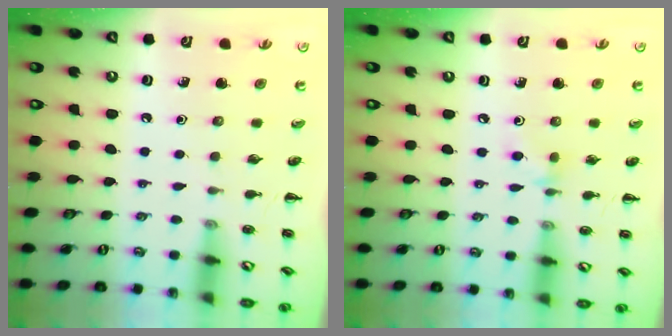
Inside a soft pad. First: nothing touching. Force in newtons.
{"total": 4.2, "press": 3.9, "slide": 1.5}